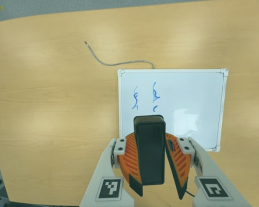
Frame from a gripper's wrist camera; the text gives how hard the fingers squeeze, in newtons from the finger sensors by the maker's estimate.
{"total": 9.1, "left": 9.4, "right": 8.9}